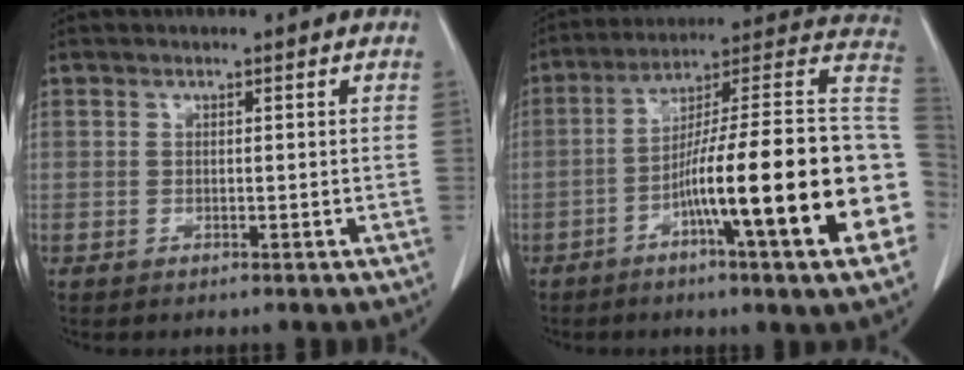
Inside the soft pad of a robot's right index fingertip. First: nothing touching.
{"total": 24.9, "force": [-6.5, 0.9, 24.0], "torque": [-0.264, 0.014, -0.107]}